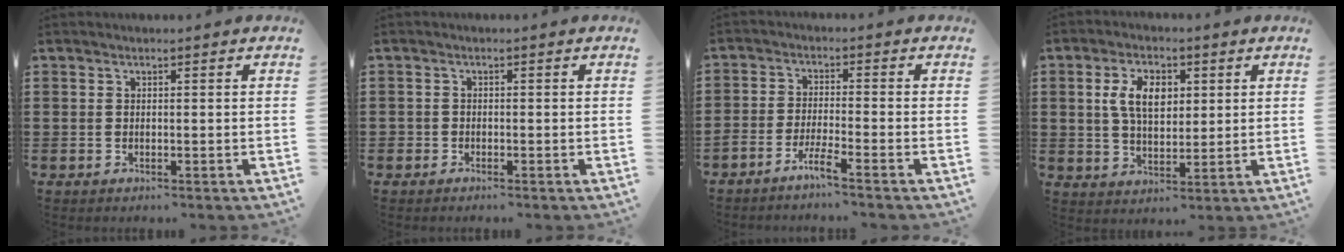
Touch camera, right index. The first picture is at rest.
{"total": 0.9, "force": [-0.7, 0.6, 0.1], "torque": [-0.004, 0.001, -0.016]}
{"total": 3.5, "force": [-3.0, -0.4, 1.7], "torque": [-0.038, -0.003, -0.060]}
{"total": 6.8, "force": [1.7, 4.1, 5.2], "torque": [-0.121, 0.012, 0.026]}